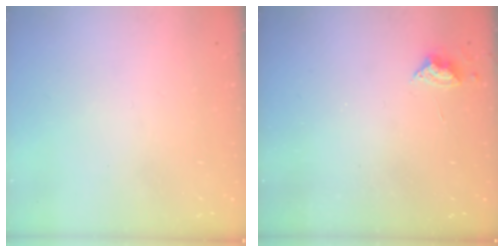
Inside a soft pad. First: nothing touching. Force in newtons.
{"total": 5.8, "press": 5.8, "slide": 0.8}